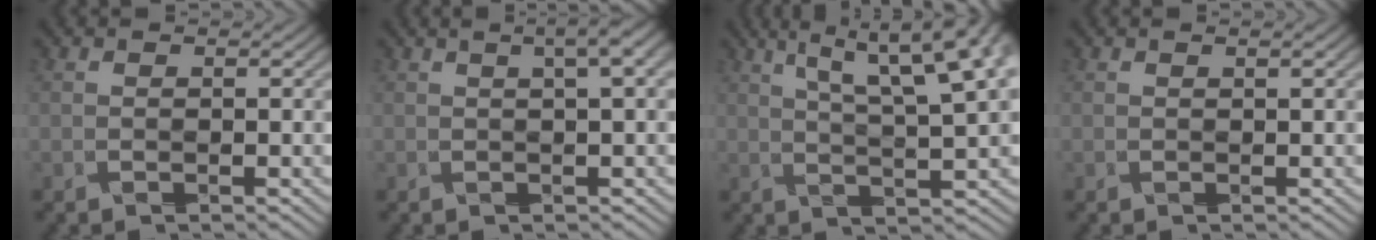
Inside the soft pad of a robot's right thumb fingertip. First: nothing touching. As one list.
[{"total": 3.4, "force": [1.3, 0.3, 3.1], "torque": [-0.063, 0.007, 0.024]}, {"total": 10.0, "force": [5.6, 1.1, 8.2], "torque": [-0.150, 0.024, 0.086]}, {"total": 0.5, "force": [0.2, -0.1, 0.5], "torque": [-0.020, -0.002, 0.007]}]